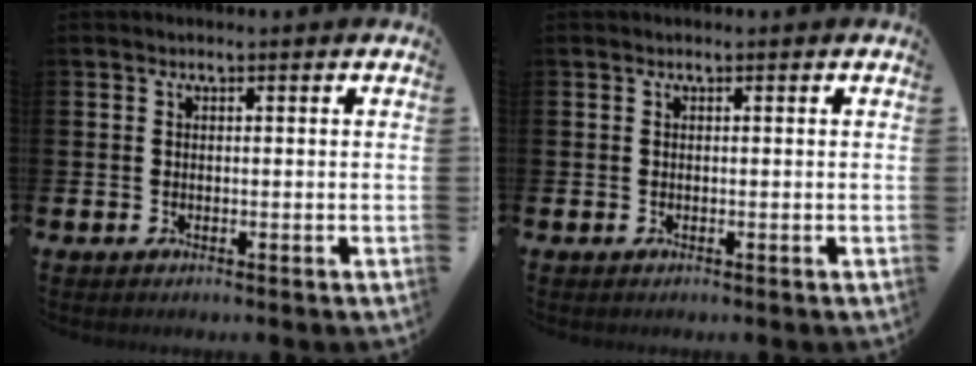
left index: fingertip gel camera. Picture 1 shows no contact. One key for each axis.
{"total": 0.0}